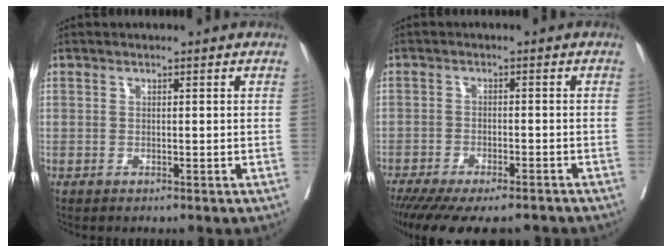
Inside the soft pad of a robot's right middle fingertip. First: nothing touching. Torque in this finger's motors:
{"motor_torque": [1.11, -1.03, 0.28, 0.20]}